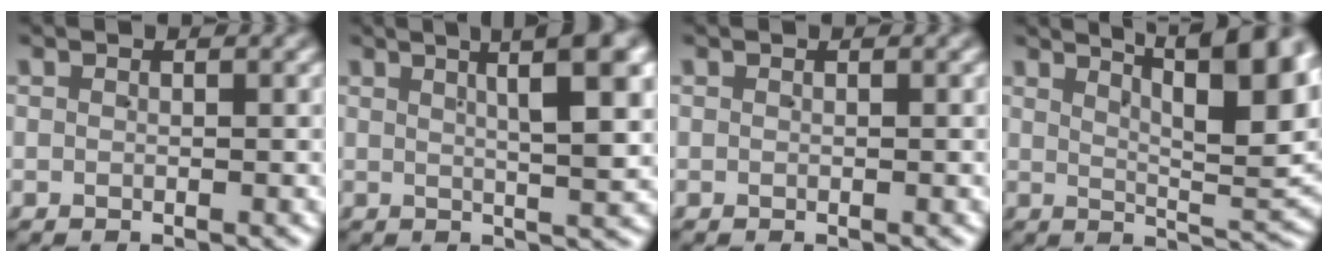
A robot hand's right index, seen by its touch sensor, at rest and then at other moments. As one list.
[{"total": 6.9, "force": [3.3, 0.7, 6.0], "torque": [-0.075, 0.022, 0.049]}, {"total": 0.0}, {"total": 10.1, "force": [4.9, 2.7, 8.4], "torque": [-0.094, 0.012, 0.072]}]